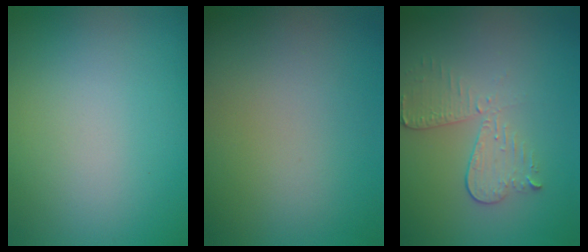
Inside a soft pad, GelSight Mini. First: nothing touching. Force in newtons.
{"total": 0.0}
{"total": 3.1, "press": 2.6, "slide": 1.6}